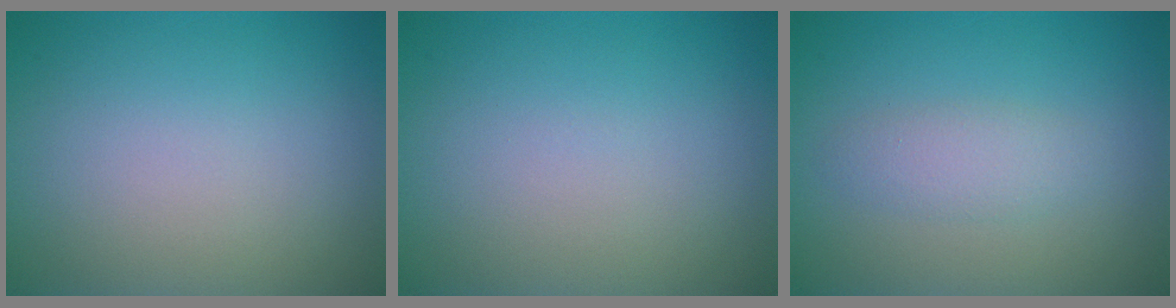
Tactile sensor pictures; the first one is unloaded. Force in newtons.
{"total": 0.0}
{"total": 2.0, "press": 2.0, "slide": 0.1}